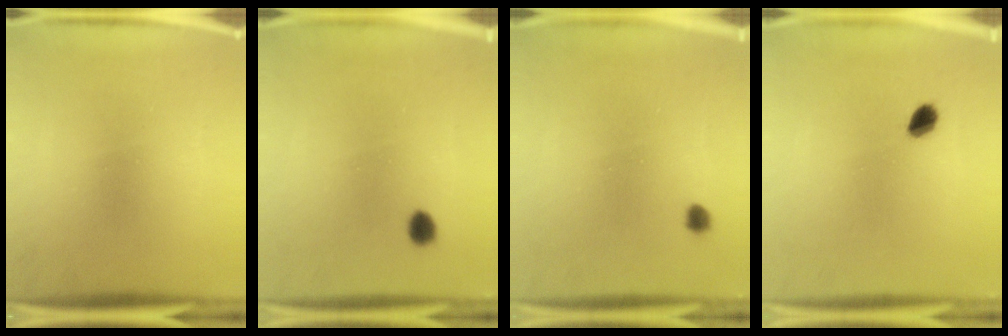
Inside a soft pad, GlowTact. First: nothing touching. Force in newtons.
{"total": 2.1}
{"total": 1.3}
{"total": 2.9}